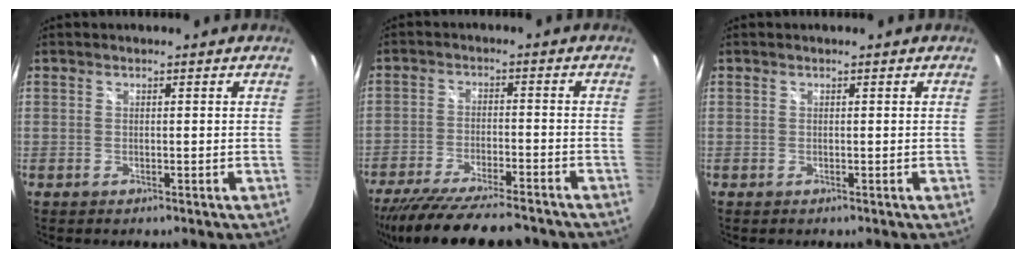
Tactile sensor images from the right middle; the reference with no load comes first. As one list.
[{"total": 17.5, "force": [-15.0, 3.2, 8.5], "torque": [-0.169, -0.037, -0.233]}, {"total": 0.0}]